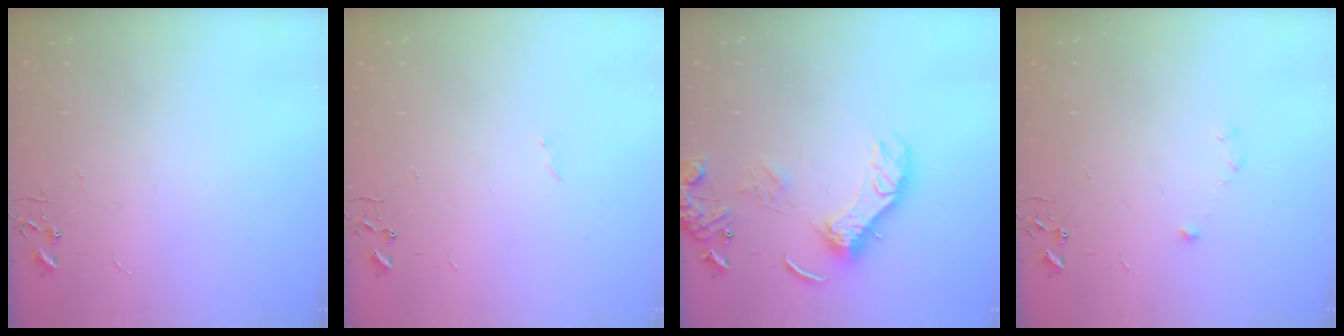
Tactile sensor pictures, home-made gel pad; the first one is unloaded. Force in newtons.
{"total": 0.9, "press": 0.9, "slide": 0.2}
{"total": 13.6, "press": 13.4, "slide": 1.8}
{"total": 4.0, "press": 3.7, "slide": 1.6}